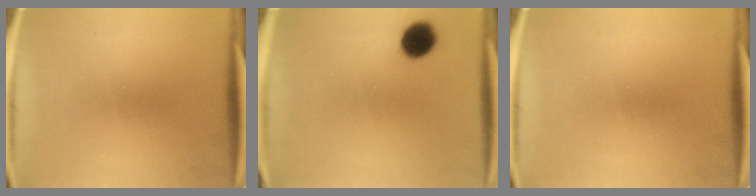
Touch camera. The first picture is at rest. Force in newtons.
{"total": 6.7}
{"total": 0.0}